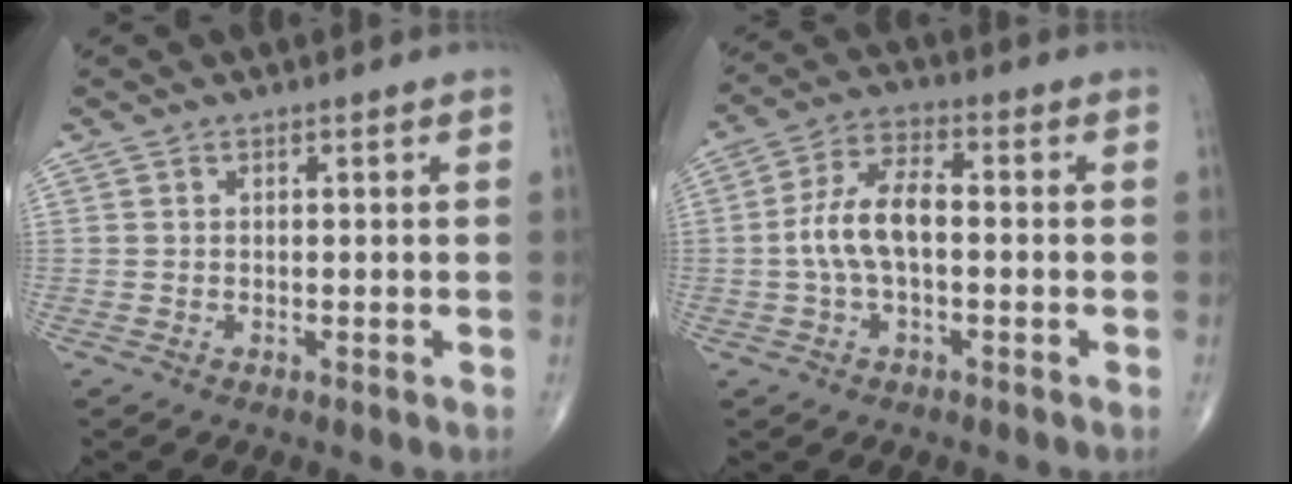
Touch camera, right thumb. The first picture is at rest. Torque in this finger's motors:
{"motor_torque": [0.09, 0.07, 0.84, -0.16, 0.24]}